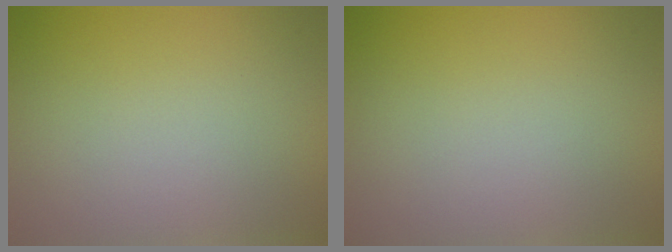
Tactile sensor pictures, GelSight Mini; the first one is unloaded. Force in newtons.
{"total": 0.0}